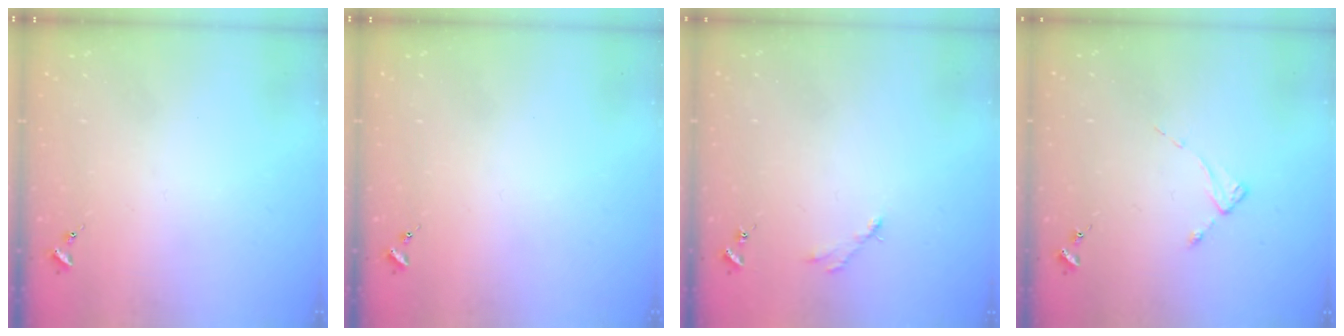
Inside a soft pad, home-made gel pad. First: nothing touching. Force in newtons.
{"total": 0.0}
{"total": 2.5, "press": 2.5, "slide": 0.3}
{"total": 2.1, "press": 2.0, "slide": 0.4}